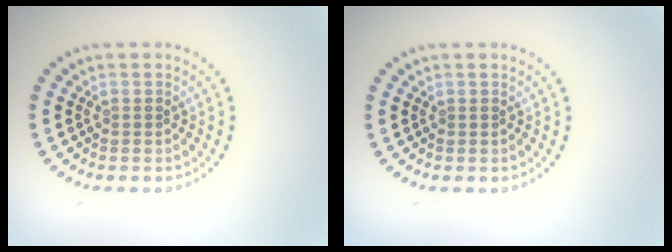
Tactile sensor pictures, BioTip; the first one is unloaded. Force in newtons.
{"total": 0.0}